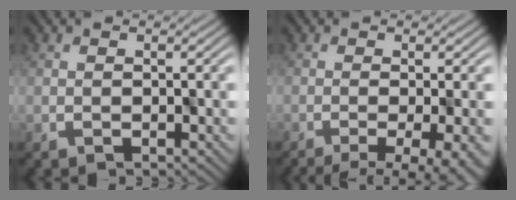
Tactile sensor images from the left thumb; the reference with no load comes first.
{"total": 10.5, "force": [-7.8, 2.1, 6.6], "torque": [-0.097, -0.012, -0.081]}